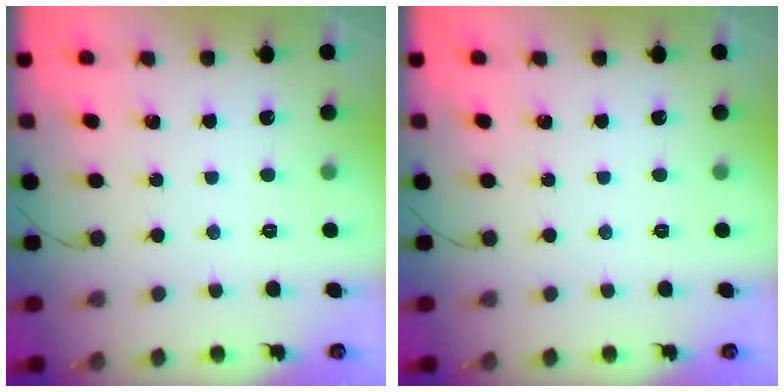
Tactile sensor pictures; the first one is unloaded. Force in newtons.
{"total": 0.0}